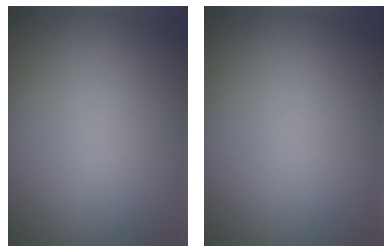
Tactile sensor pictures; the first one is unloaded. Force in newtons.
{"total": 0.0}